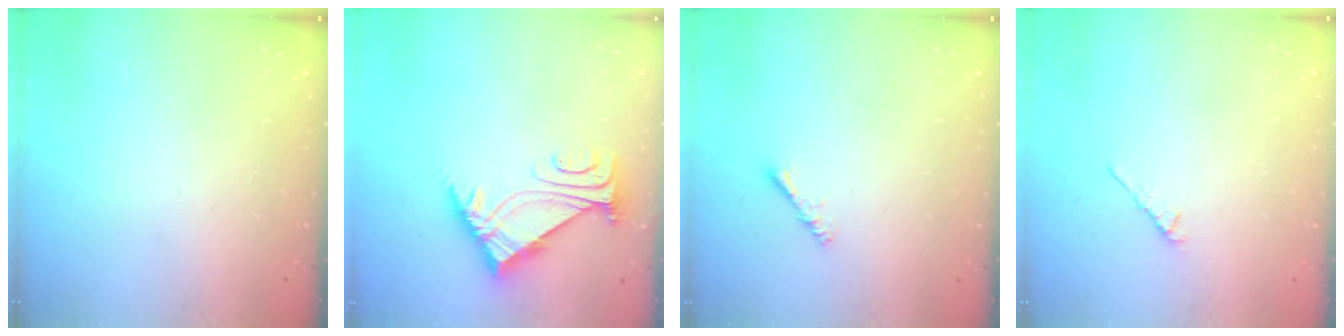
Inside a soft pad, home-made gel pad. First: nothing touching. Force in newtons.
{"total": 5.5, "press": 5.3, "slide": 1.1}
{"total": 2.4, "press": 2.4, "slide": 0.3}
{"total": 3.1, "press": 3.0, "slide": 0.8}